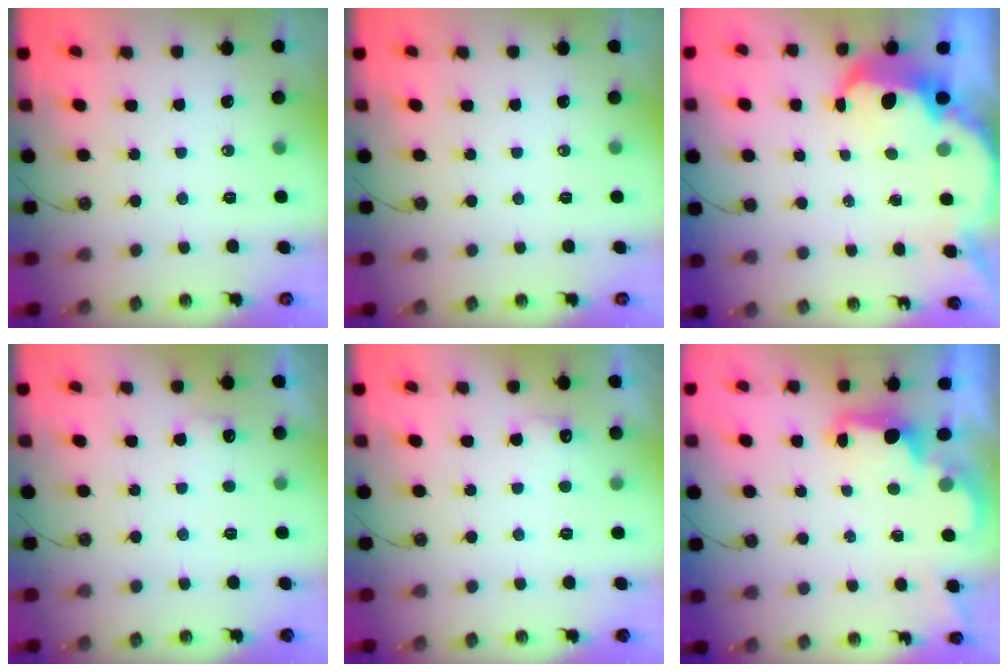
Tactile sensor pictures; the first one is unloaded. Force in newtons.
{"total": 0.0}
{"total": 7.9, "press": 7.9, "slide": 0.4}
{"total": 5.2, "press": 5.2, "slide": 0.7}
{"total": 7.4, "press": 7.2, "slide": 1.4}
{"total": 2.1, "press": 2.0, "slide": 0.7}